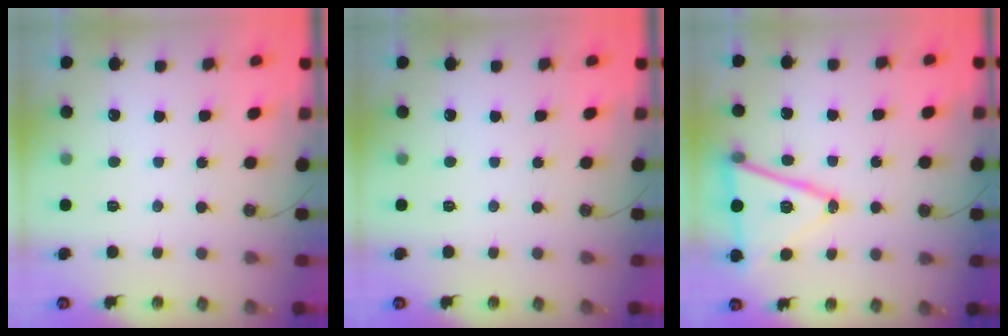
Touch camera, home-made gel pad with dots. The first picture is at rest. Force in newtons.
{"total": 0.0}
{"total": 16.7, "press": 16.3, "slide": 3.6}